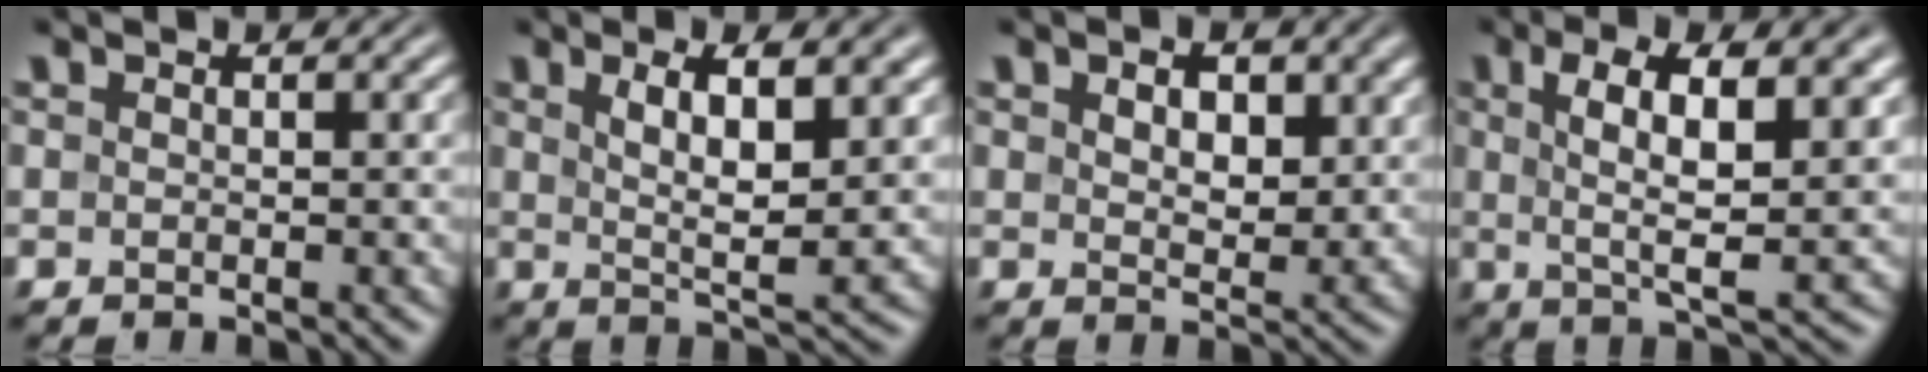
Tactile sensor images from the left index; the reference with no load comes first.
{"total": 5.9, "force": [1.9, 1.7, 5.3], "torque": [-0.084, -0.004, 0.034]}
{"total": 4.2, "force": [1.5, 2.4, 3.1], "torque": [-0.050, -0.005, 0.026]}
{"total": 7.6, "force": [1.8, 2.5, 6.9], "torque": [-0.115, 0.001, 0.029]}